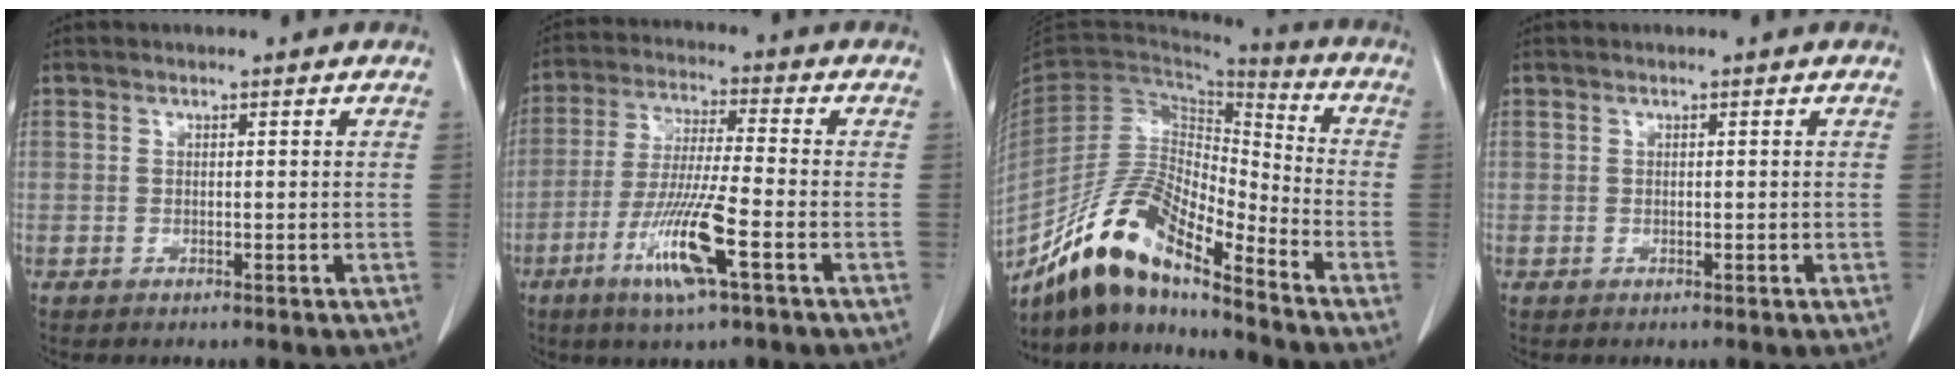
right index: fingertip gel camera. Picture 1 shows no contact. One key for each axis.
{"total": 11.2, "fx": -4.8, "fy": 0.3, "fz": 10.1, "tx": -0.200, "ty": -0.019, "tz": -0.094}
{"total": 15.8, "fx": -12.5, "fy": 3.4, "fz": 9.0, "tx": -0.170, "ty": 0.010, "tz": -0.231}
{"total": 0.0}